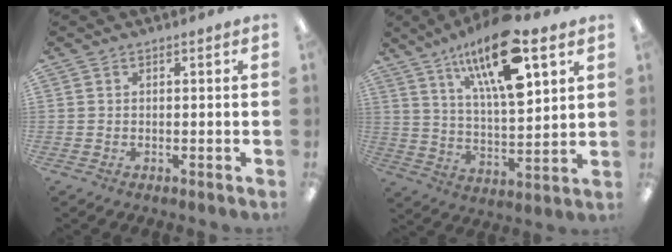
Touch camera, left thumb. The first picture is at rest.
{"total": 19.6, "force": [11.2, 6.5, 14.8], "torque": [-0.249, -0.048, 0.182]}